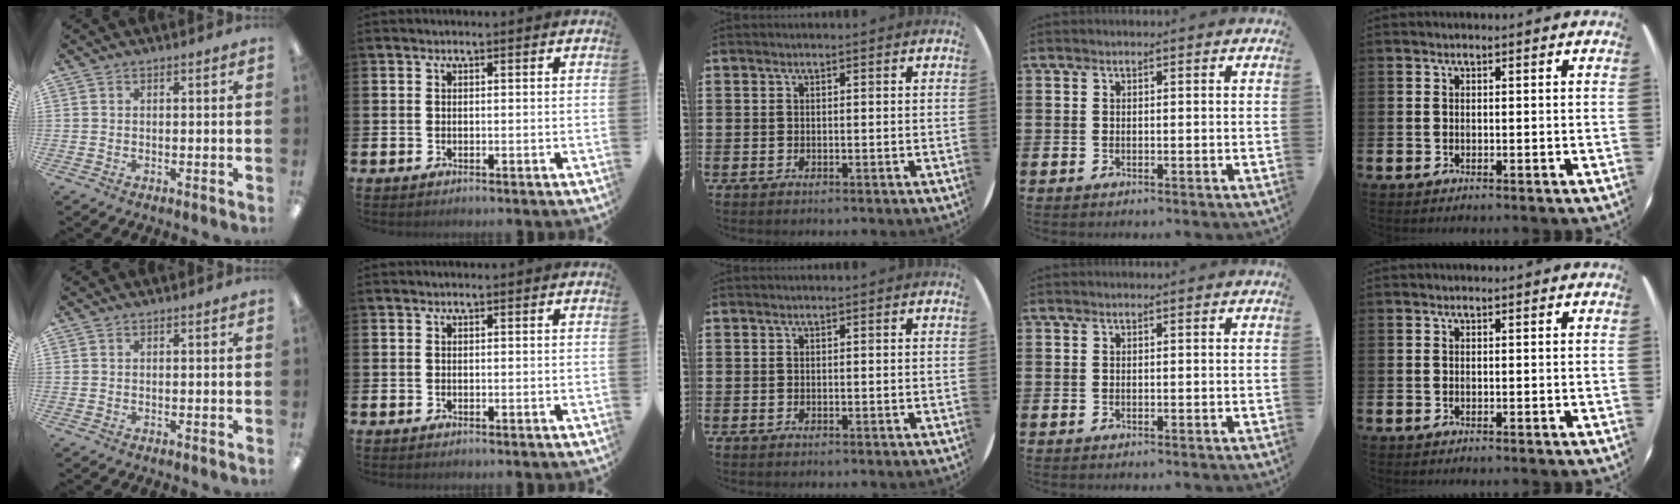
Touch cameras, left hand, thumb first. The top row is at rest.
{}